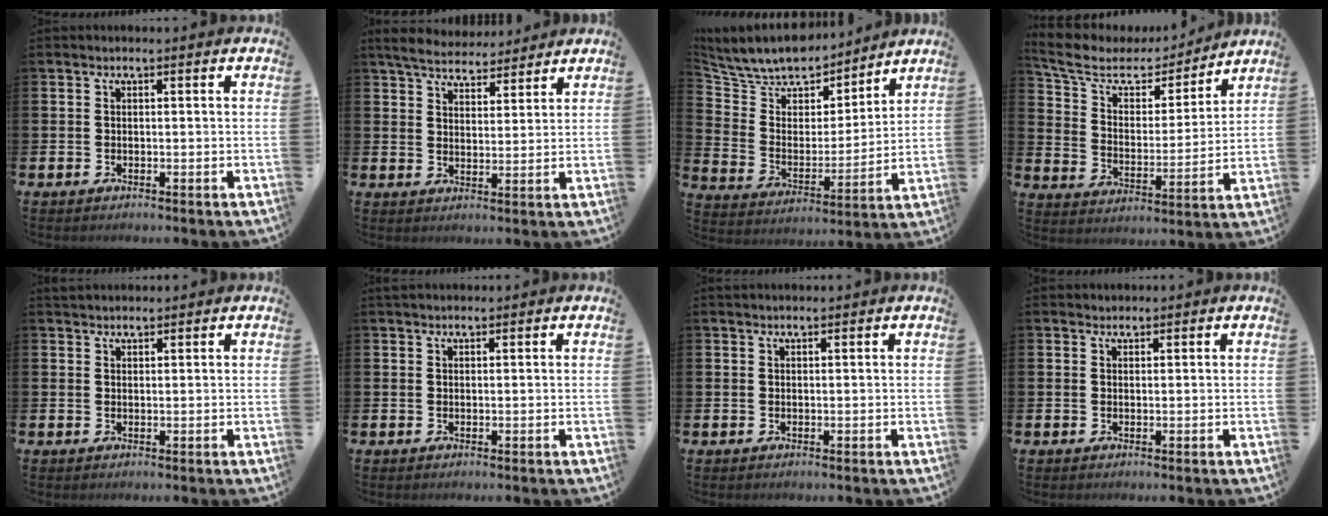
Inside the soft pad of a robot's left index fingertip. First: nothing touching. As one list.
[{"total": 5.6, "force": [5.4, 1.3, 0.9], "torque": [-0.041, -0.023, 0.097]}, {"total": 9.0, "force": [8.4, 3.0, 1.0], "torque": [-0.070, -0.062, 0.151]}, {"total": 7.3, "force": [5.8, 3.8, 2.2], "torque": [-0.083, -0.033, 0.099]}, {"total": 1.9, "force": [1.8, 0.6, 0.0], "torque": [0.007, -0.003, 0.032]}, {"total": 1.2, "force": [1.2, 0.4, 0.2], "torque": [0.006, -0.001, 0.019]}, {"total": 1.0, "force": [1.0, 0.2, 0.1], "torque": [0.008, -0.003, 0.015]}, {"total": 1.4, "force": [1.3, 0.5, -0.2], "torque": [0.012, 0.001, 0.022]}]